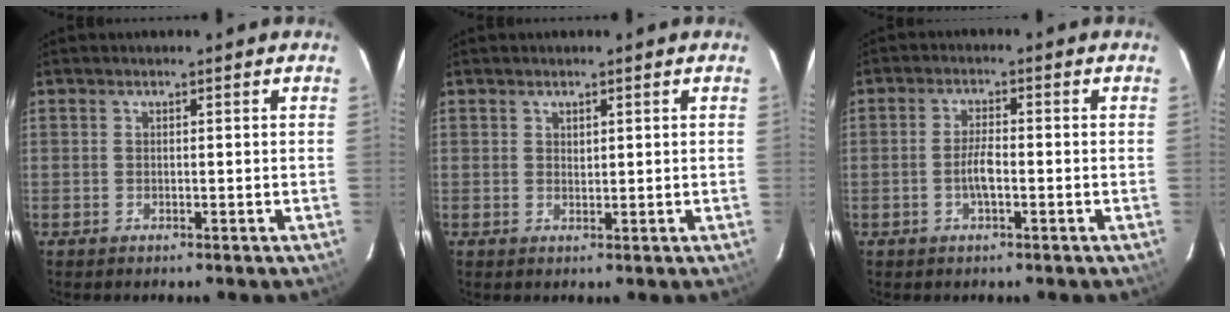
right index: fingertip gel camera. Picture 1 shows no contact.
{"total": 0.9, "force": [0.7, 0.5, 0.4], "torque": [-0.005, 0.003, 0.012]}
{"total": 3.5, "force": [-1.1, 0.9, 3.2], "torque": [-0.064, 0.004, -0.021]}